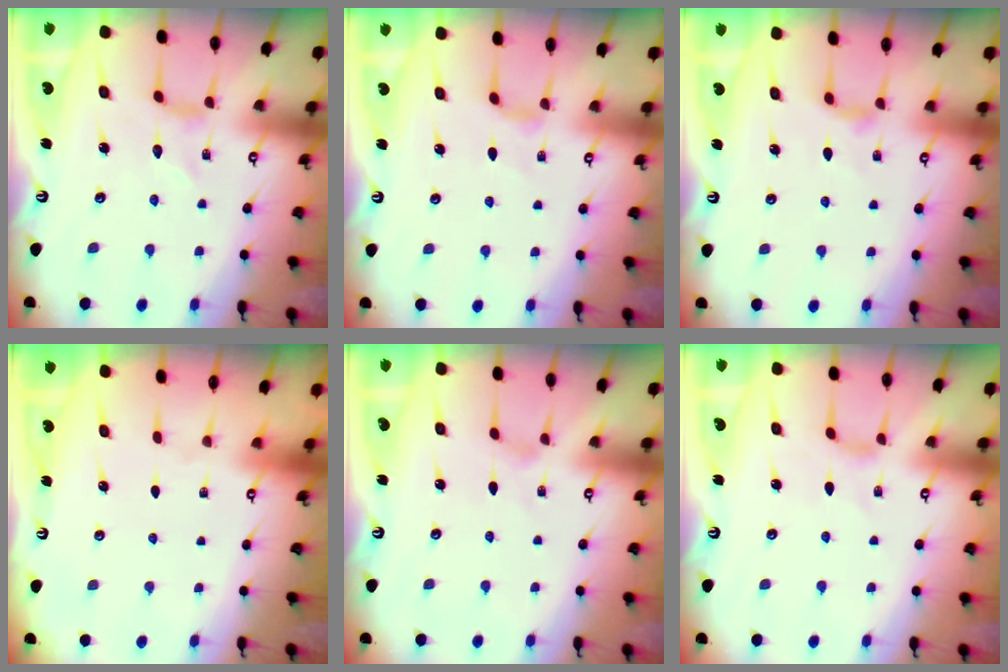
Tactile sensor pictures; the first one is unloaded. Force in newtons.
{"total": 2.8, "press": 2.8, "slide": 0.6}
{"total": 5.7, "press": 5.7, "slide": 0.6}
{"total": 0.0}
{"total": 0.0}
{"total": 0.0}